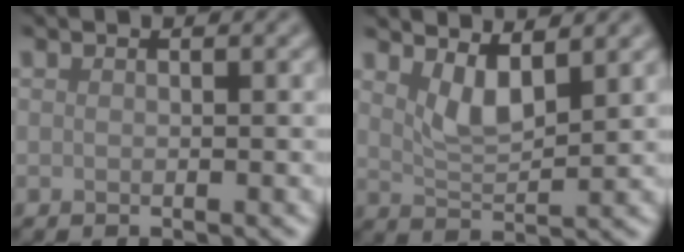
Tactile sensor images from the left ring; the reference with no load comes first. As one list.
[{"total": 3.3, "force": [2.1, 0.9, 2.4], "torque": [-0.046, -0.010, 0.043]}]